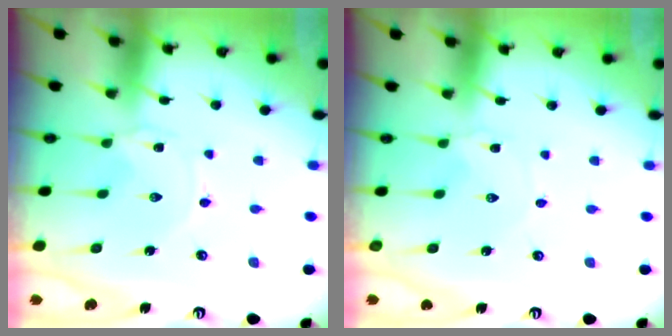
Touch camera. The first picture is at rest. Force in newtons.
{"total": 0.0}